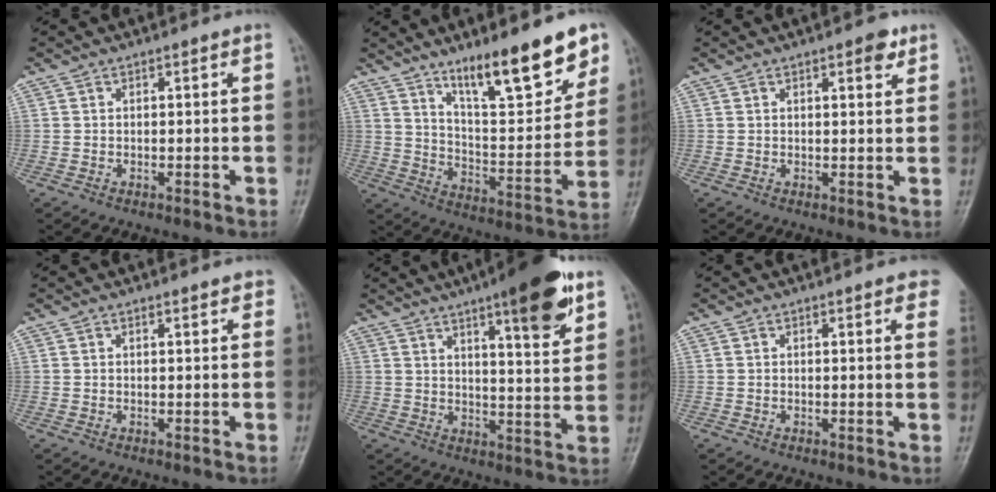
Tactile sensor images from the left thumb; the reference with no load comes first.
{"total": 17.7, "force": [11.9, 4.8, 12.2], "torque": [-0.144, -0.073, 0.198]}
{"total": 3.2, "force": [1.8, 0.9, 2.4], "torque": [-0.029, -0.008, 0.023]}
{"total": 1.4, "force": [1.1, 0.4, 0.7], "torque": [-0.005, -0.002, 0.011]}
{"total": 14.1, "force": [8.3, 2.9, 11.0], "torque": [-0.136, -0.042, 0.117]}
{"total": 5.4, "force": [3.8, 1.4, 3.6], "torque": [-0.025, -0.004, 0.031]}